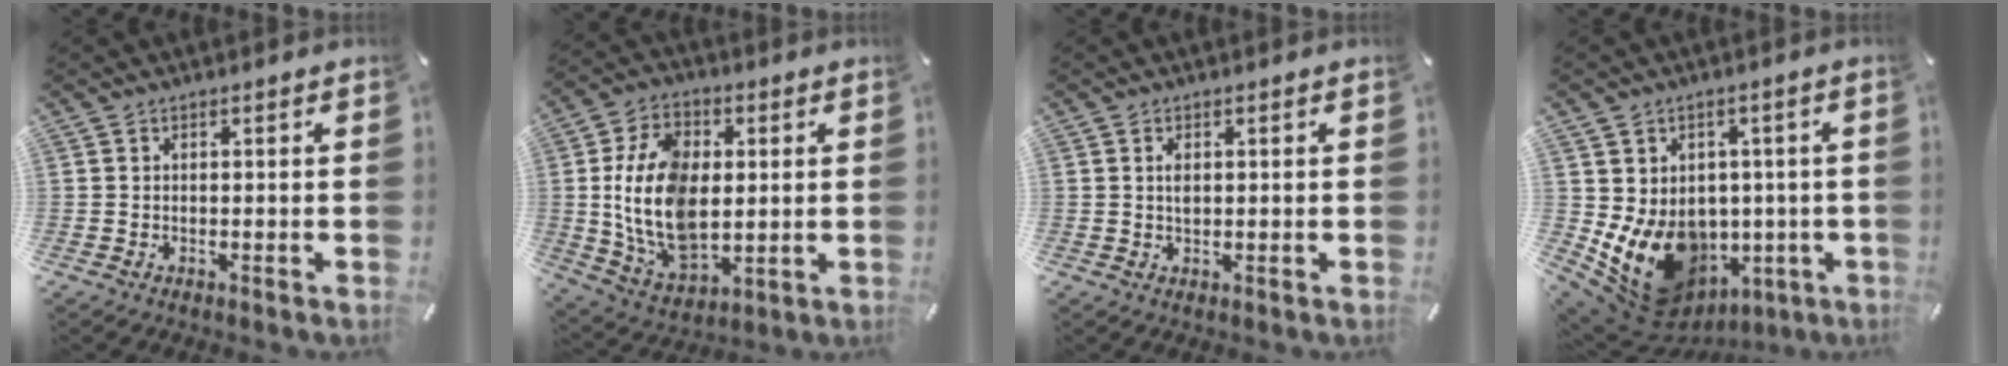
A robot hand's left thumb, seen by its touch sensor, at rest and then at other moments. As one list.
[{"total": 18.0, "force": [0.8, 12.4, 13.1], "torque": [-0.291, 0.004, 0.016]}, {"total": 1.8, "force": [0.4, 0.9, 1.5], "torque": [-0.033, 0.004, 0.006]}, {"total": 13.5, "force": [-2.6, 11.1, 7.3], "torque": [-0.134, -0.007, -0.028]}]